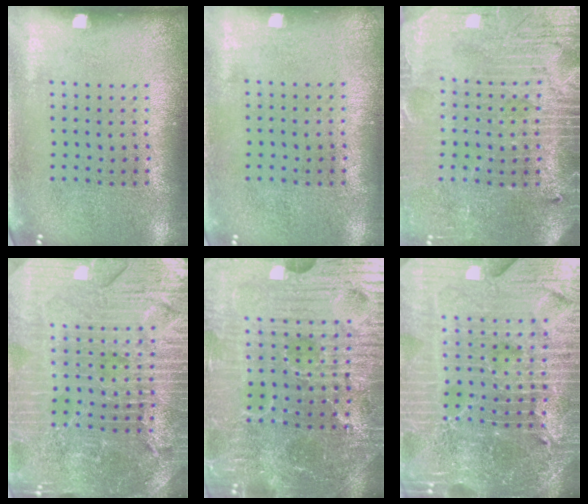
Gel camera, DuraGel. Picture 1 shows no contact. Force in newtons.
{"total": 0.0}
{"total": 3.8, "press": 3.6, "slide": 1.3}
{"total": 5.3, "press": 4.8, "slide": 2.2}
{"total": 6.1, "press": 5.8, "slide": 2.0}
{"total": 7.1, "press": 6.2, "slide": 3.5}